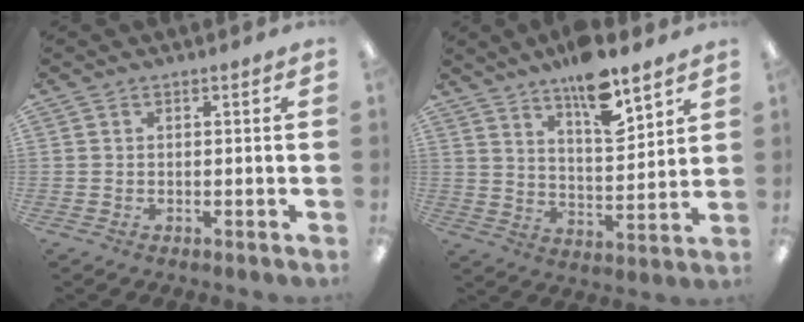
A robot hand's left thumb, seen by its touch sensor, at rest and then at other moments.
{"total": 13.2, "force": [10.2, 3.9, 7.4], "torque": [-0.115, -0.062, 0.175]}